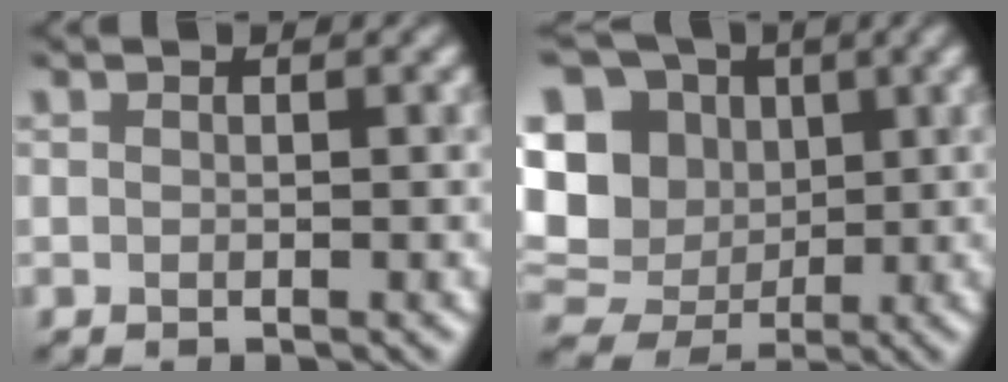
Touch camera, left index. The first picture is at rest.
{"total": 12.3, "force": [1.8, 10.8, 5.6], "torque": [-0.143, 0.018, 0.013]}